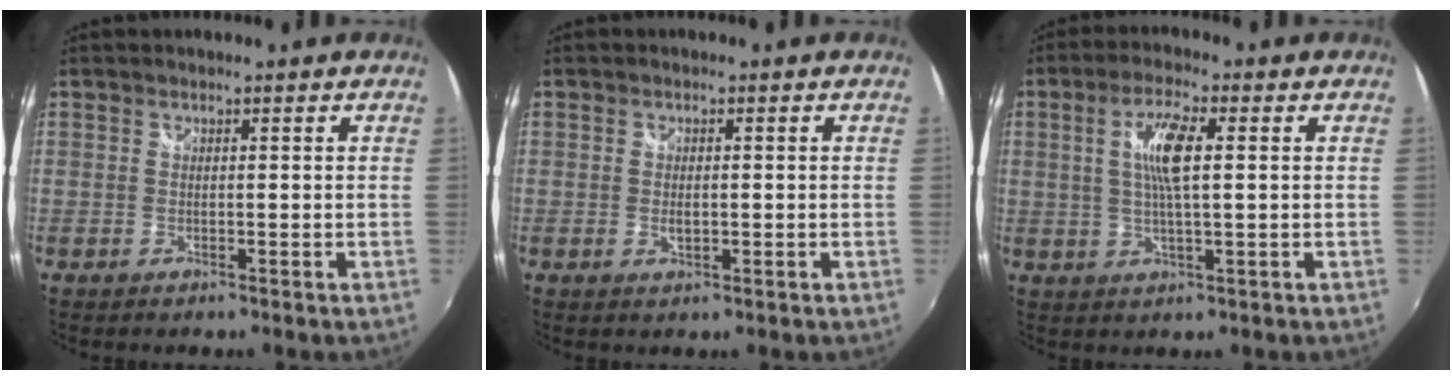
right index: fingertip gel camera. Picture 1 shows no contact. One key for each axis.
{"total": 2.0, "fx": -0.3, "fy": 1.1, "fz": 1.6, "tx": -0.027, "ty": -0.003, "tz": -0.004}
{"total": 7.1, "fx": 1.2, "fy": 1.3, "fz": 6.9, "tx": -0.130, "ty": 0.002, "tz": 0.023}